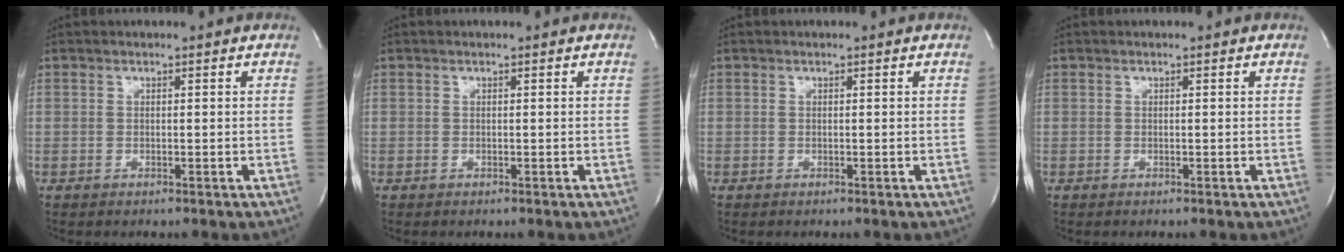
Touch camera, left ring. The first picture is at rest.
{"total": 0.0}
{"total": 0.0}
{"total": 0.0}